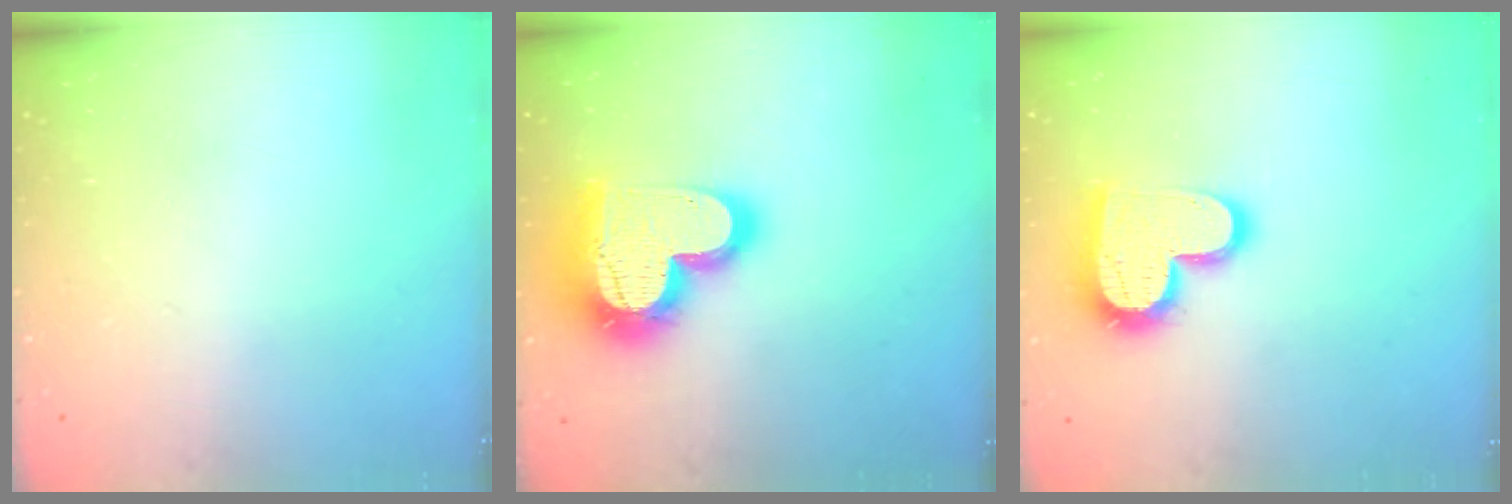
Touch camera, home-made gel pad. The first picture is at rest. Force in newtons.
{"total": 23.6, "press": 23.5, "slide": 2.1}
{"total": 16.1, "press": 16.0, "slide": 1.2}